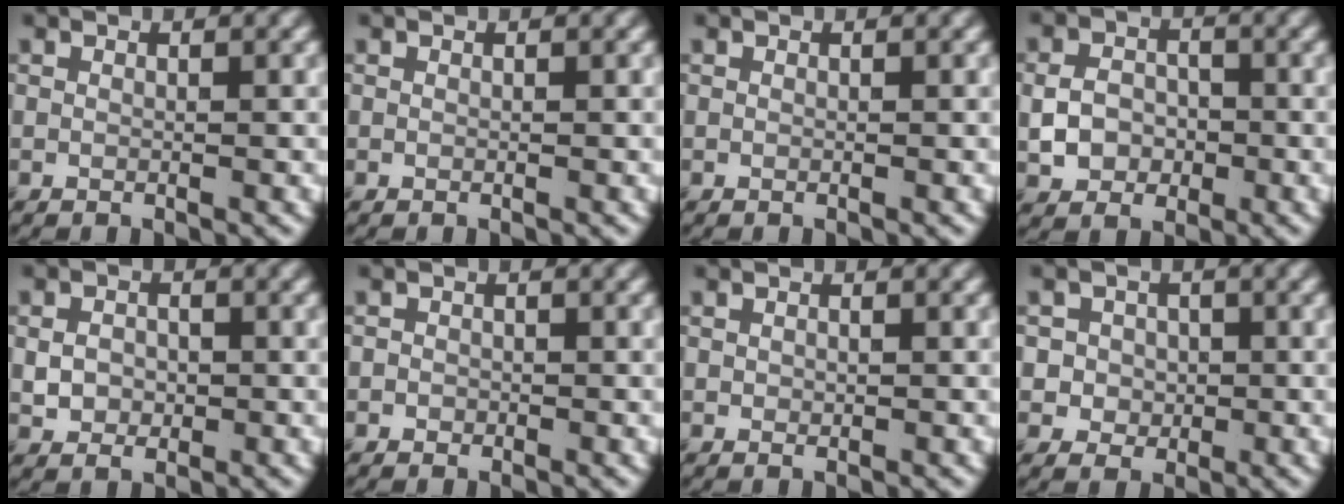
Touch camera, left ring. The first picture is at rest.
{"total": 0.0}
{"total": 0.0}
{"total": 3.4, "force": [-0.7, 2.8, 1.8], "torque": [-0.034, 0.001, -0.016]}
{"total": 2.3, "force": [-0.1, 1.8, 1.3], "torque": [-0.027, 0.000, -0.006]}
{"total": 0.7, "force": [-0.3, 0.6, 0.1], "torque": [0.001, -0.002, -0.006]}
{"total": 0.6, "force": [0.0, 0.4, 0.5], "torque": [-0.007, 0.000, 0.000]}
{"total": 3.5, "force": [0.2, 3.3, 1.0], "torque": [-0.009, 0.006, 0.003]}